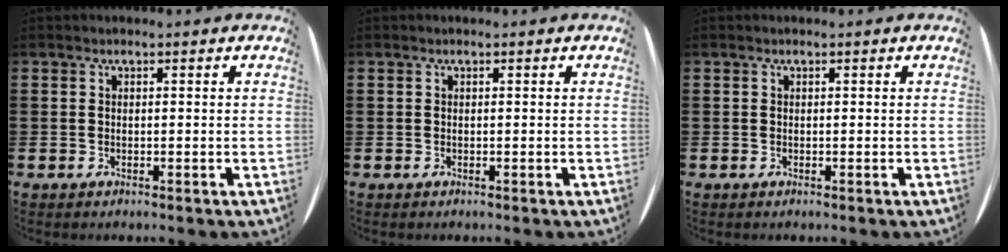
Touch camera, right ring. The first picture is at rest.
{"total": 0.0}
{"total": 0.0}